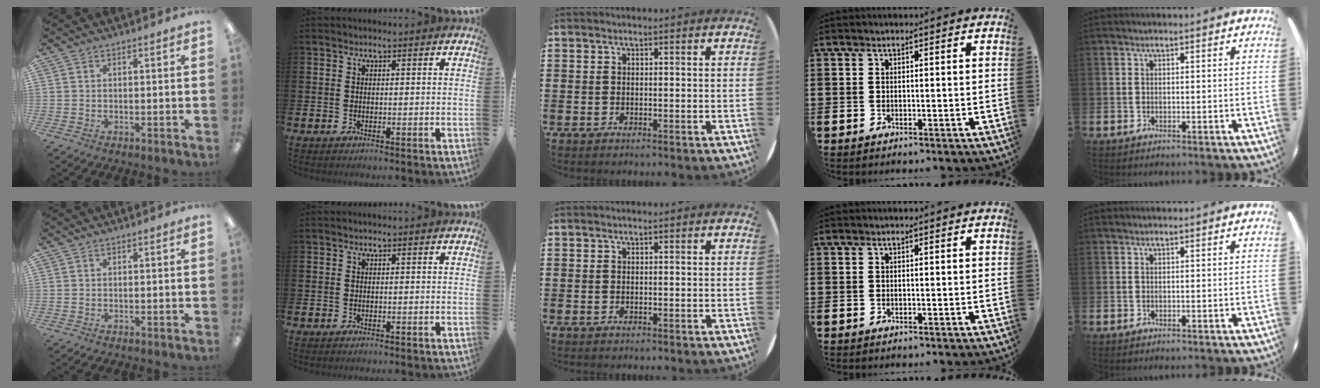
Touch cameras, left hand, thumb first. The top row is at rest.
{}